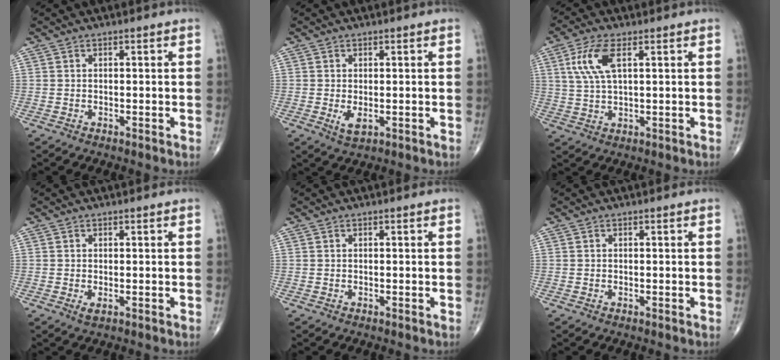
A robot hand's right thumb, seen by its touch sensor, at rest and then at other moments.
{"total": 2.4, "force": [-0.4, 1.2, 2.1], "torque": [-0.036, -0.007, -0.001]}
{"total": 7.5, "force": [2.6, 2.9, 6.4], "torque": [-0.148, 0.000, 0.055]}
{"total": 1.0, "force": [-0.3, 0.4, 0.9], "torque": [-0.017, -0.005, -0.004]}
{"total": 0.0}
{"total": 0.0}